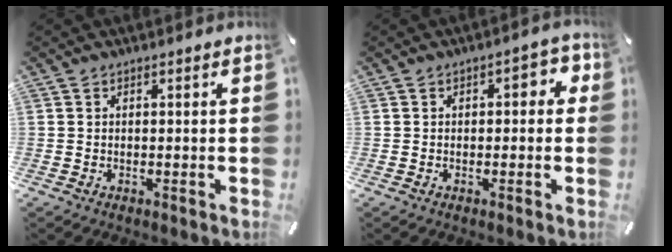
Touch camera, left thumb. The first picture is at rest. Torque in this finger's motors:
{"motor_torque": [0.43, 0.31, 0.18, 0.17, 0.07]}